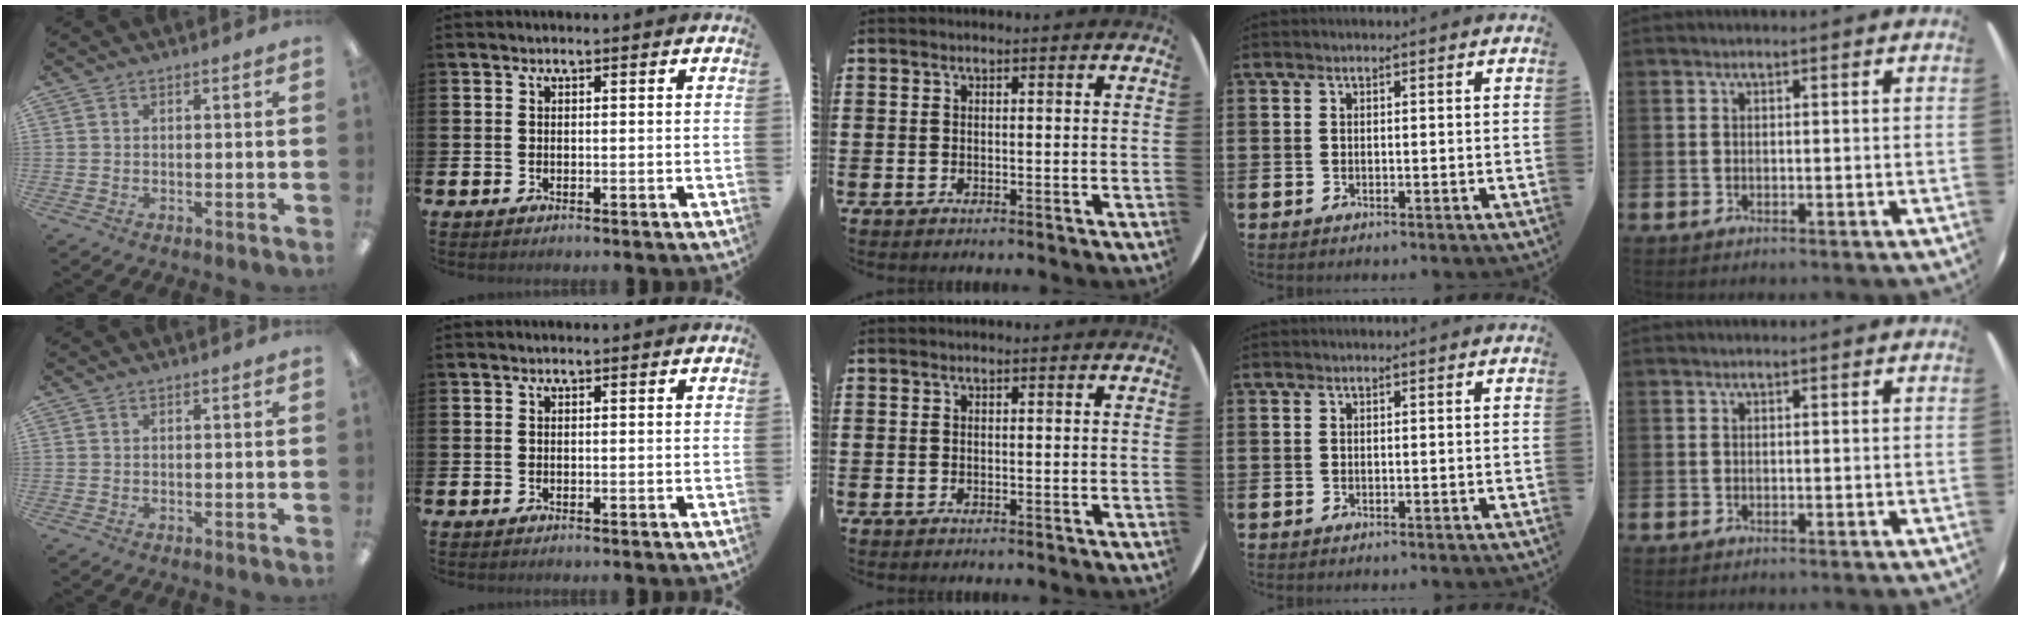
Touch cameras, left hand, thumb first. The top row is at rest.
{}